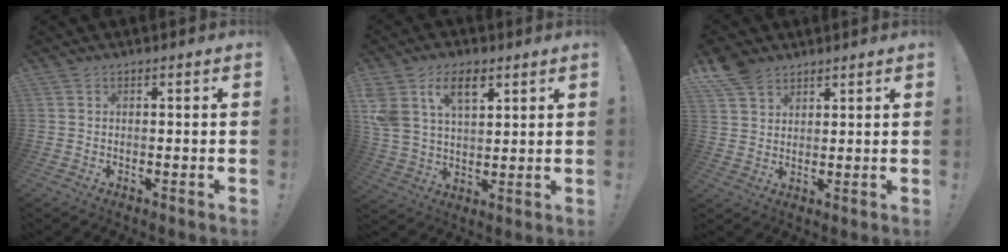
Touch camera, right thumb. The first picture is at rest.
{"total": 11.4, "force": [6.1, 6.7, 6.9], "torque": [-0.134, -0.013, 0.115]}
{"total": 6.5, "force": [5.0, 3.6, 2.1], "torque": [-0.037, -0.027, 0.096]}